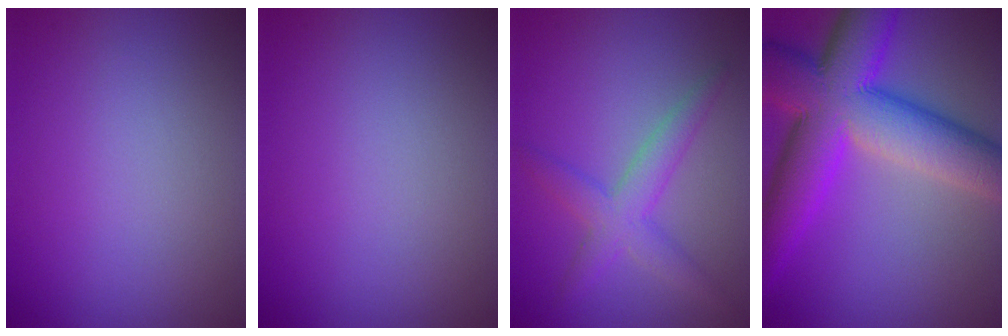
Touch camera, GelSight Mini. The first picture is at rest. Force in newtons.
{"total": 0.0}
{"total": 3.3, "press": 3.3, "slide": 0.1}
{"total": 12.7, "press": 12.7, "slide": 0.4}